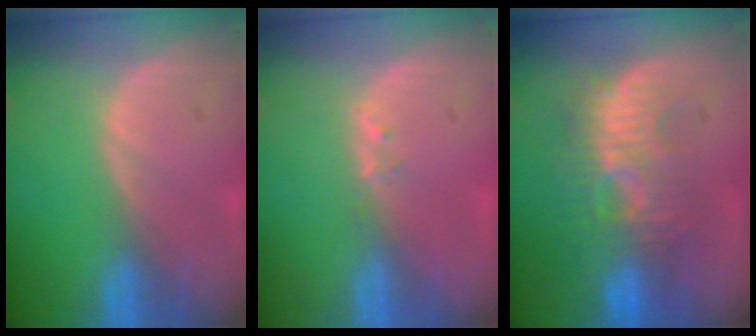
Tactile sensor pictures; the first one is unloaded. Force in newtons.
{"total": 1.0, "press": 0.9, "slide": 0.5}
{"total": 9.6, "press": 9.0, "slide": 3.4}